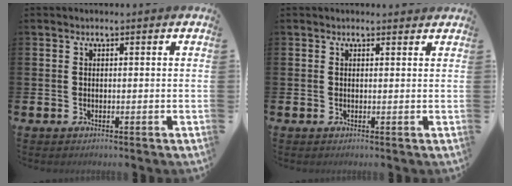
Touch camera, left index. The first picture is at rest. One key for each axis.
{"total": 0.0}